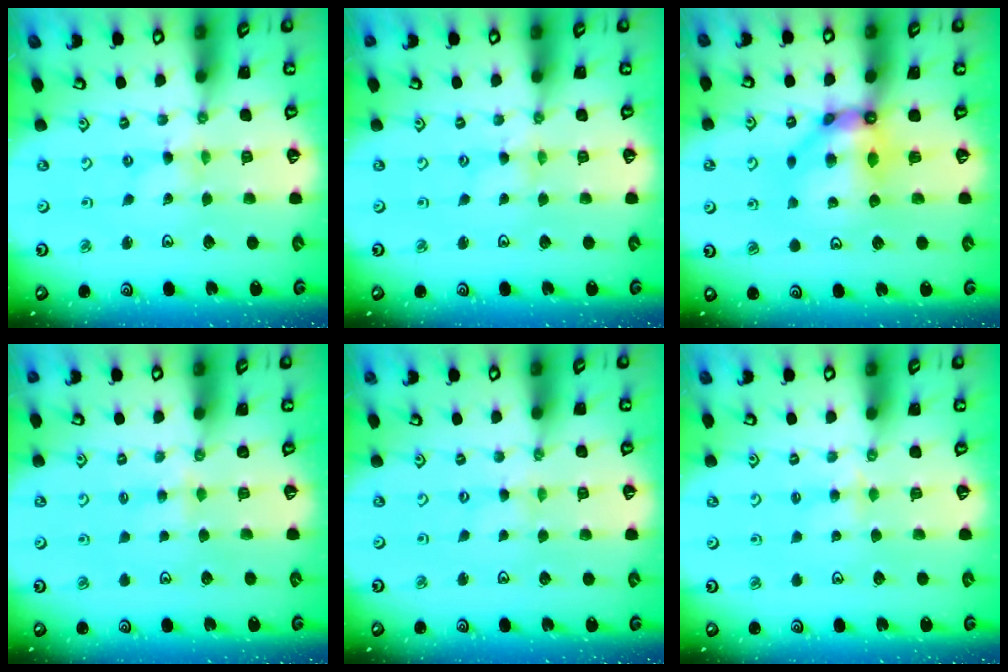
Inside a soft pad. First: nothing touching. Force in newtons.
{"total": 1.2, "press": 1.2, "slide": 0.2}
{"total": 9.0, "press": 8.9, "slide": 1.0}
{"total": 3.0, "press": 3.0, "slide": 0.4}
{"total": 1.1, "press": 1.1, "slide": 0.2}
{"total": 2.6, "press": 2.5, "slide": 0.4}